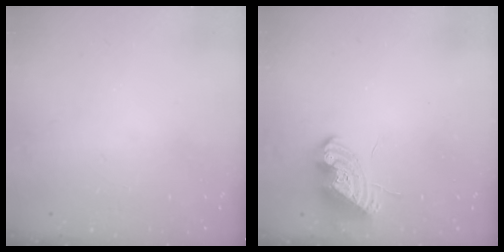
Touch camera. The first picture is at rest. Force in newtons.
{"total": 10.9, "press": 10.9, "slide": 0.5}